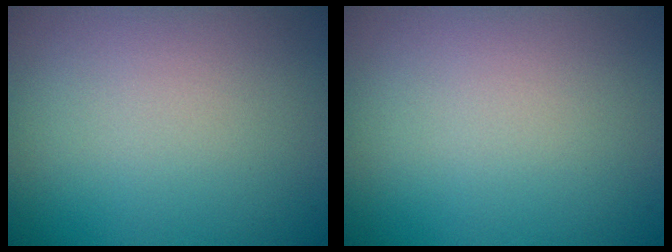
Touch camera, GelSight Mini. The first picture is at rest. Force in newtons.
{"total": 0.0}